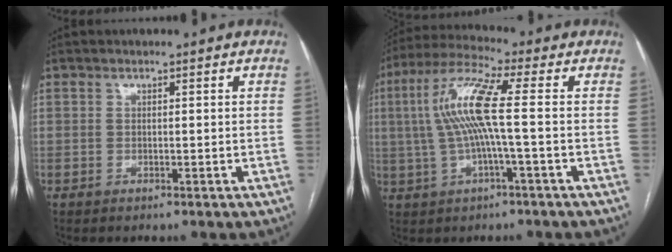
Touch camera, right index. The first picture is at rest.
{"total": 10.3, "force": [0.6, 0.8, 10.3], "torque": [-0.220, 0.021, 0.008]}